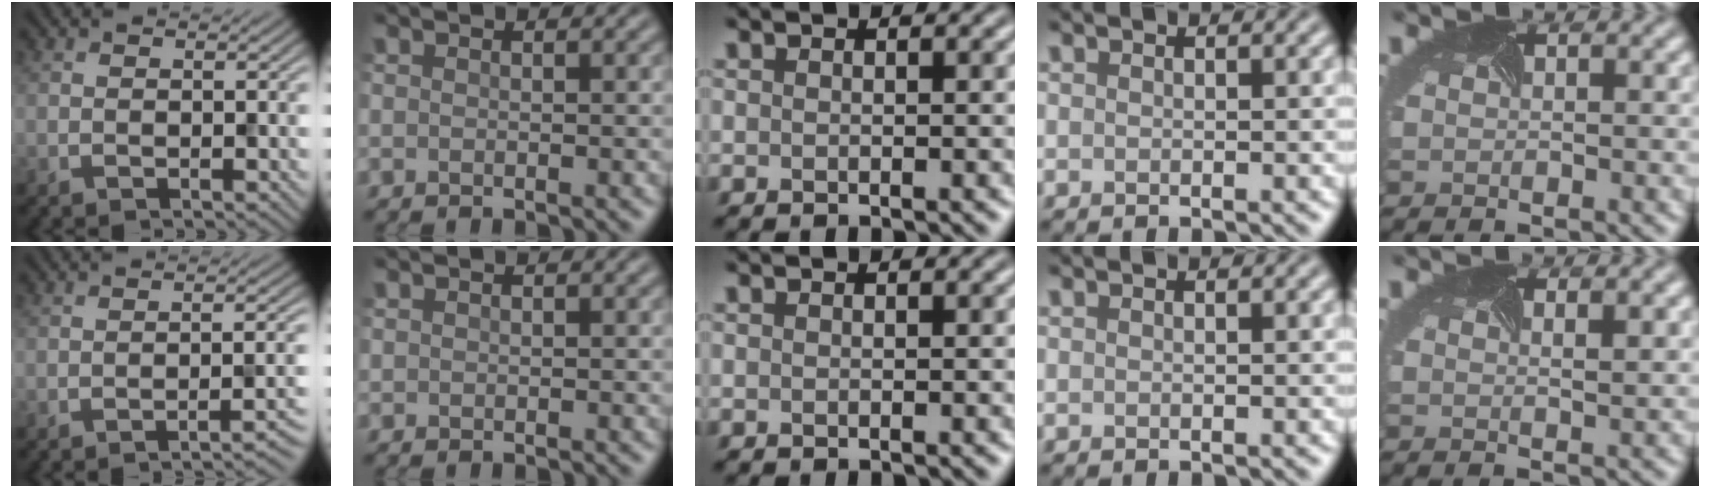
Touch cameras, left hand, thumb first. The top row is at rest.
{"thumb": {"total": 4.1, "force": [-2.4, 0.7, 3.3], "torque": [-0.035, 0.011, -0.045]}, "little": {"total": 1.7, "force": [1.0, 0.7, 1.1], "torque": [0.006, 0.011, -0.011]}}